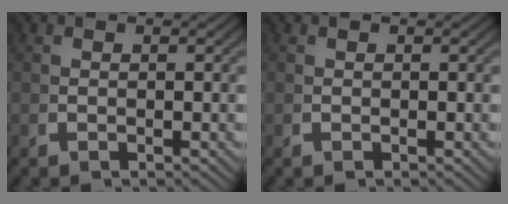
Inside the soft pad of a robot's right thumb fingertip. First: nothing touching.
{"total": 0.0}